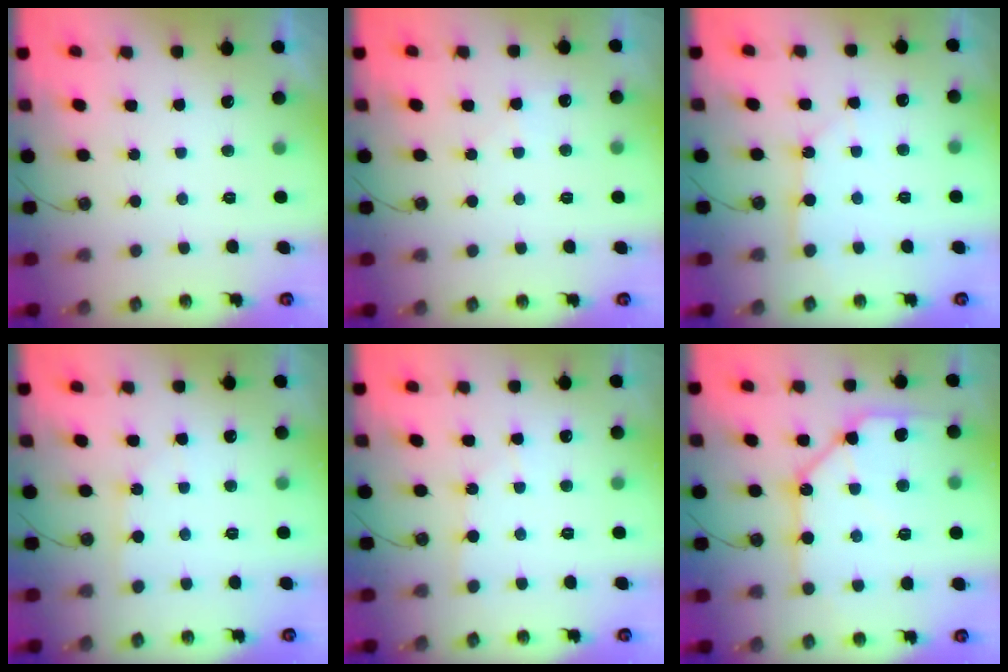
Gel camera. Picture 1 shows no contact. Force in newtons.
{"total": 3.1, "press": 3.0, "slide": 0.5}
{"total": 3.1, "press": 3.1, "slide": 0.1}
{"total": 2.8, "press": 2.7, "slide": 0.4}
{"total": 2.7, "press": 2.7, "slide": 0.3}
{"total": 14.5, "press": 14.5, "slide": 1.1}